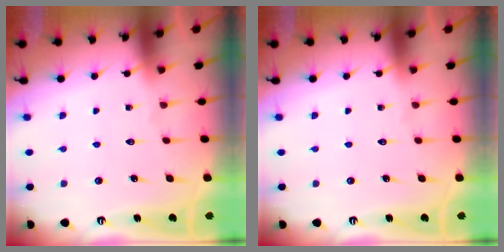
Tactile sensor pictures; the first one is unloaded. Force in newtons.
{"total": 0.0}